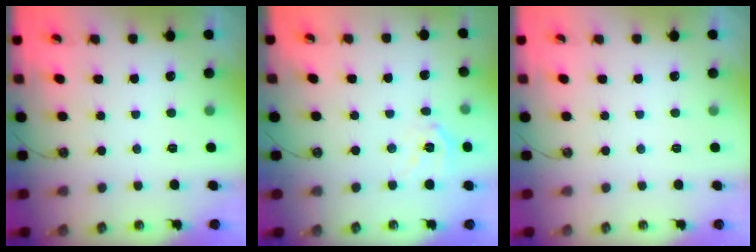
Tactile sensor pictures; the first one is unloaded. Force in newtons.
{"total": 11.2, "press": 11.1, "slide": 1.6}
{"total": 0.0}